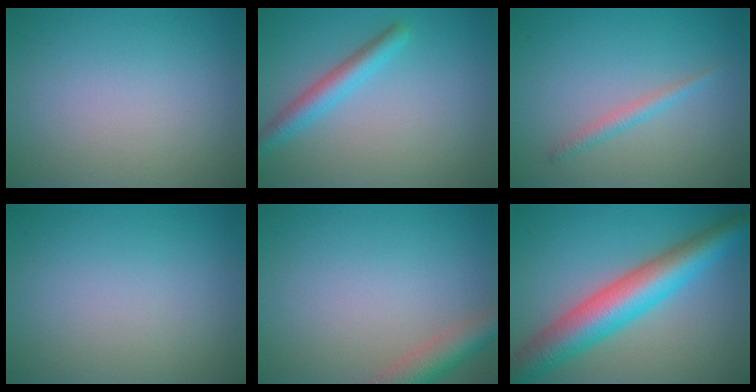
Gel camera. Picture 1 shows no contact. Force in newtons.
{"total": 2.8, "press": 2.8, "slide": 0.2}
{"total": 1.3, "press": 1.3, "slide": 0.1}
{"total": 0.0}
{"total": 3.7, "press": 3.7, "slide": 0.2}
{"total": 8.5, "press": 8.5, "slide": 0.2}